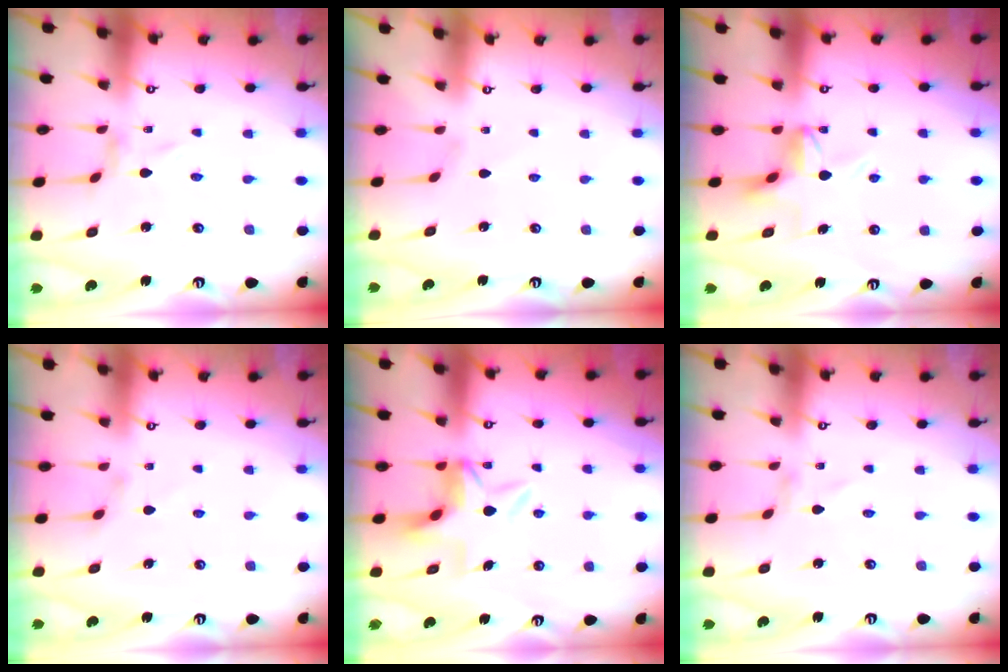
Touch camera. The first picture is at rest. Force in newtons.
{"total": 0.0}
{"total": 6.3, "press": 6.3, "slide": 0.5}
{"total": 2.7, "press": 2.7, "slide": 0.3}
{"total": 6.0, "press": 5.8, "slide": 1.7}
{"total": 0.7, "press": 0.7, "slide": 0.1}